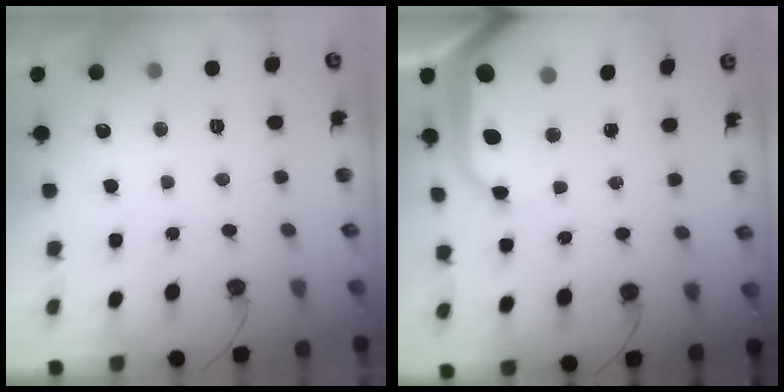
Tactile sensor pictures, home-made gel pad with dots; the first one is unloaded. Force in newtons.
{"total": 12.3, "press": 12.3, "slide": 1.1}